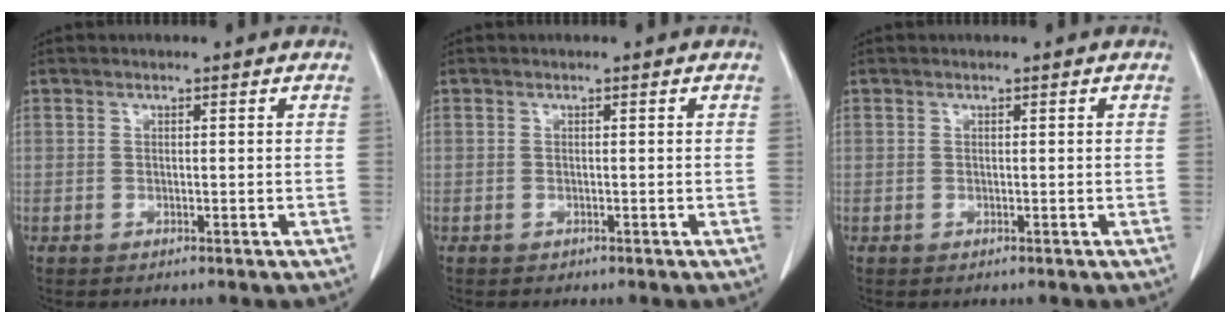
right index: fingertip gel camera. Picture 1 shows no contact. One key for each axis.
{"total": 0.0}
{"total": 0.0}